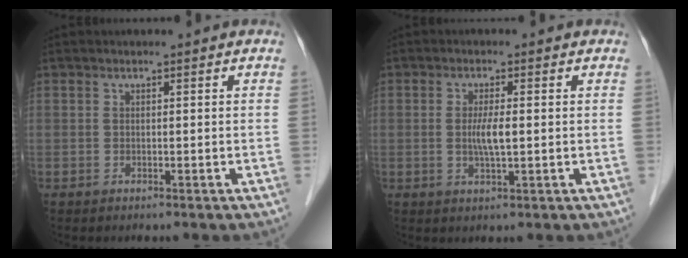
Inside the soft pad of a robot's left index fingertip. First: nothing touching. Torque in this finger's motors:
{"motor_torque": [0.54, 0.35, 0.07, 0.05]}